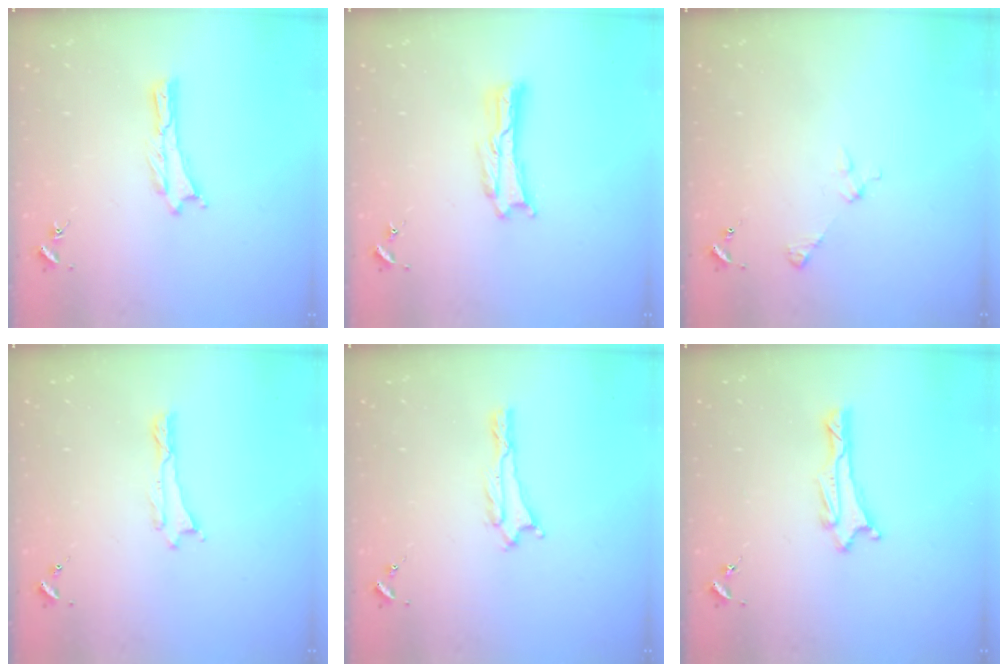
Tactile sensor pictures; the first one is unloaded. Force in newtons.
{"total": 0.8, "press": 0.8, "slide": 0.2}
{"total": 2.9, "press": 2.9, "slide": 0.3}
{"total": 0.0}
{"total": 0.0}
{"total": 1.5, "press": 1.5, "slide": 0.2}